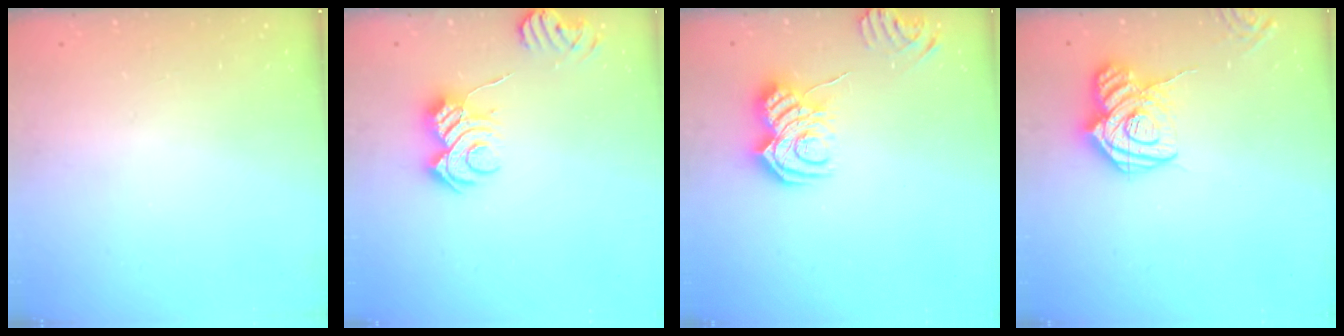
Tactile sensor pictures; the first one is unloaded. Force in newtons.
{"total": 8.5, "press": 8.5, "slide": 0.7}
{"total": 10.1, "press": 10.1, "slide": 0.9}
{"total": 14.7, "press": 14.6, "slide": 1.5}